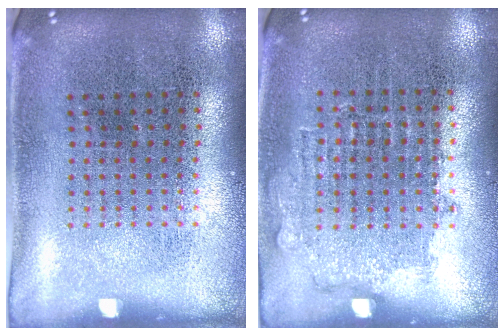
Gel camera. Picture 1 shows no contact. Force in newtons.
{"total": 0.9, "press": 0.8, "slide": 0.3}